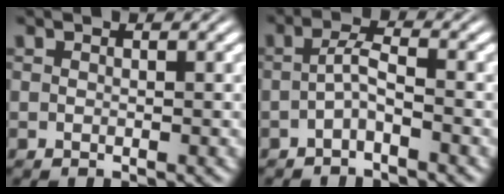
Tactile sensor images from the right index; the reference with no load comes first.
{"total": 1.9, "force": [-1.1, -0.3, 1.5], "torque": [-0.022, -0.003, -0.018]}